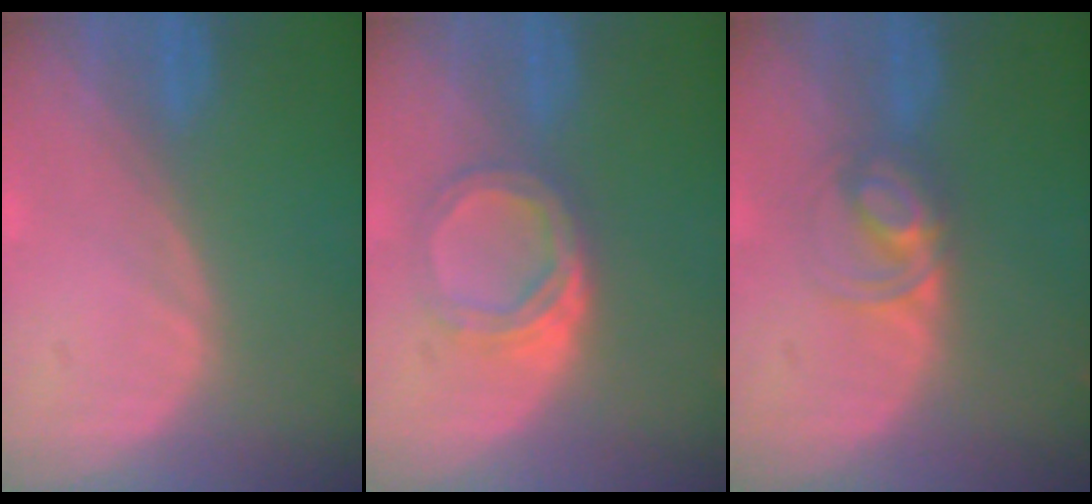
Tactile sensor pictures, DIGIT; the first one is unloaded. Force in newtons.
{"total": 5.6, "press": 4.9, "slide": 2.7}
{"total": 4.3, "press": 4.3, "slide": 0.4}